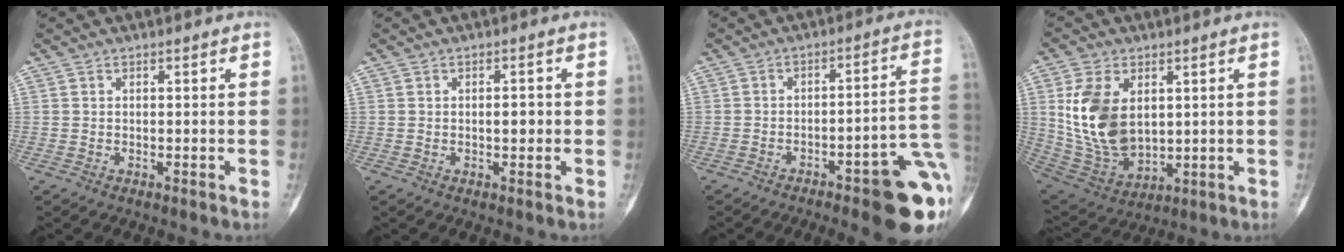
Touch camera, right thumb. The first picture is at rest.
{"total": 2.3, "force": [-0.1, 1.2, 2.0], "torque": [-0.022, 0.002, -0.004]}
{"total": 18.3, "force": [-7.9, 4.7, 15.9], "torque": [-0.143, 0.042, -0.096]}
{"total": 15.5, "force": [3.1, 9.8, 11.6], "torque": [-0.206, -0.019, 0.077]}